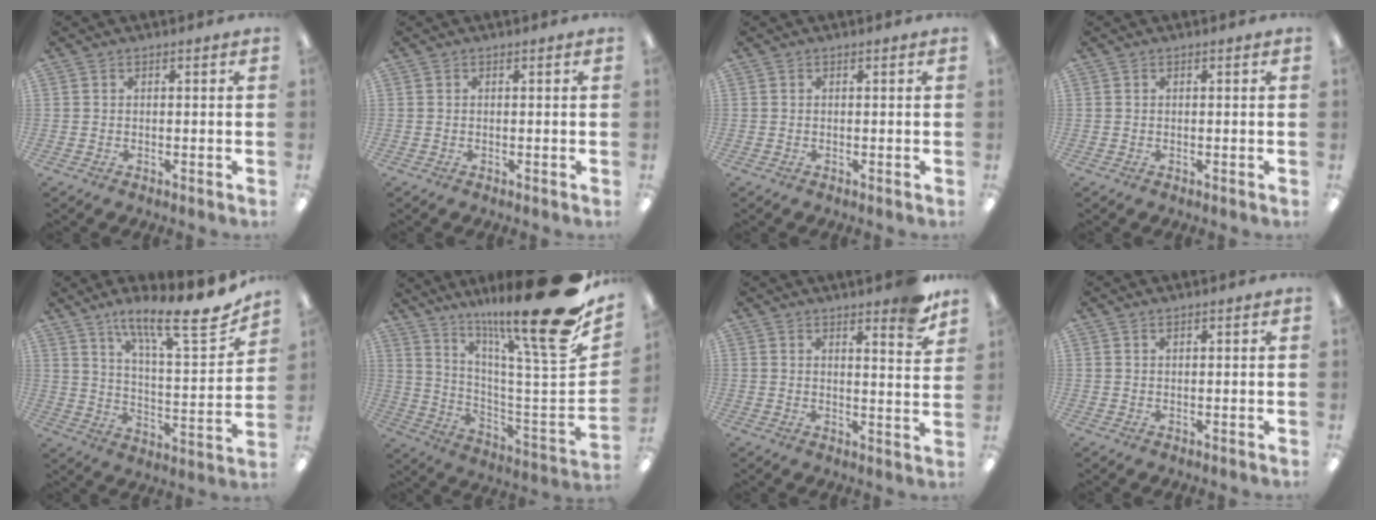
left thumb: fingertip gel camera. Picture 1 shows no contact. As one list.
[{"total": 0.0}, {"total": 0.0}, {"total": 0.0}, {"total": 17.9, "force": [13.3, 4.1, 11.3], "torque": [-0.168, -0.091, 0.212]}, {"total": 24.9, "force": [16.9, 1.8, 18.3], "torque": [-0.251, -0.138, 0.261]}, {"total": 8.4, "force": [6.5, 1.9, 5.1], "torque": [-0.058, -0.039, 0.105]}, {"total": 0.9, "force": [0.7, 0.3, 0.4], "torque": [-0.010, 0.002, 0.013]}]